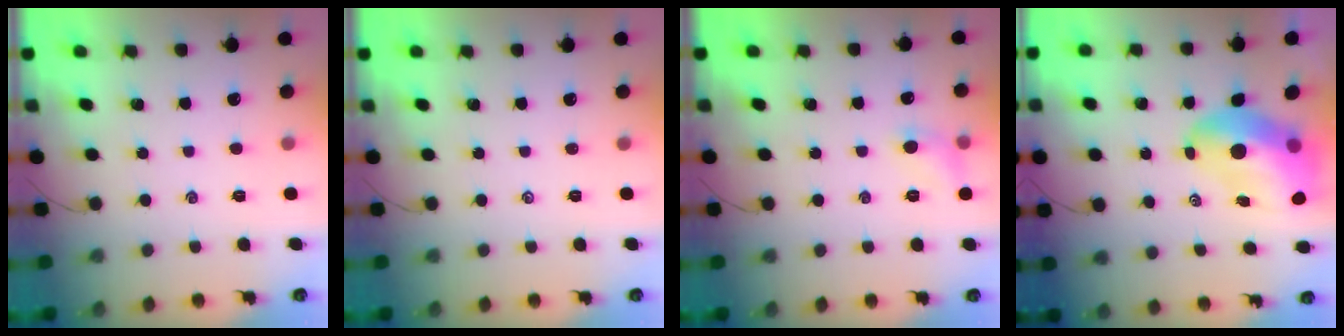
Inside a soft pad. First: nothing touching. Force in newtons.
{"total": 0.0}
{"total": 6.5, "press": 6.3, "slide": 1.6}
{"total": 11.0, "press": 10.5, "slide": 3.3}